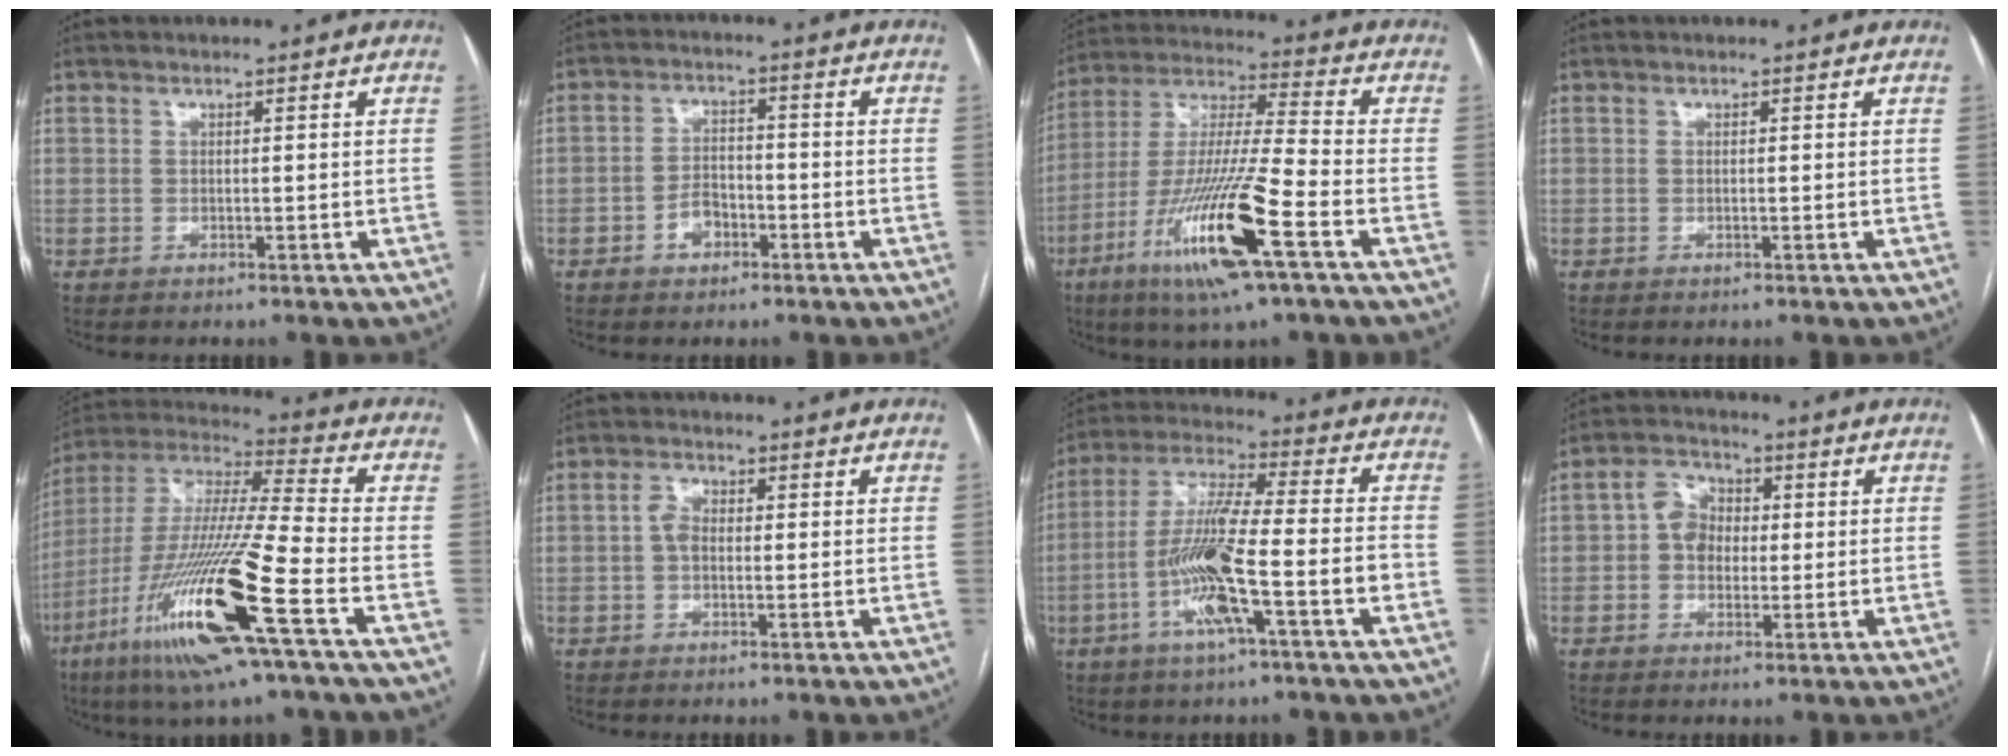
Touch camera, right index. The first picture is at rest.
{"total": 4.1, "force": [-2.1, 2.7, 2.3], "torque": [-0.040, 0.011, -0.033]}
{"total": 18.3, "force": [-8.3, 0.7, 16.3], "torque": [-0.345, -0.029, -0.156]}
{"total": 0.0}
{"total": 21.8, "force": [-9.4, 0.6, 19.6], "torque": [-0.419, -0.040, -0.184]}
{"total": 2.6, "force": [0.1, 1.7, 2.0], "torque": [-0.042, 0.015, 0.003]}
{"total": 13.7, "force": [-4.7, 0.8, 12.9], "torque": [-0.251, 0.006, -0.089]}
{"total": 5.2, "force": [0.3, 4.2, 3.1], "torque": [-0.057, 0.024, 0.005]}